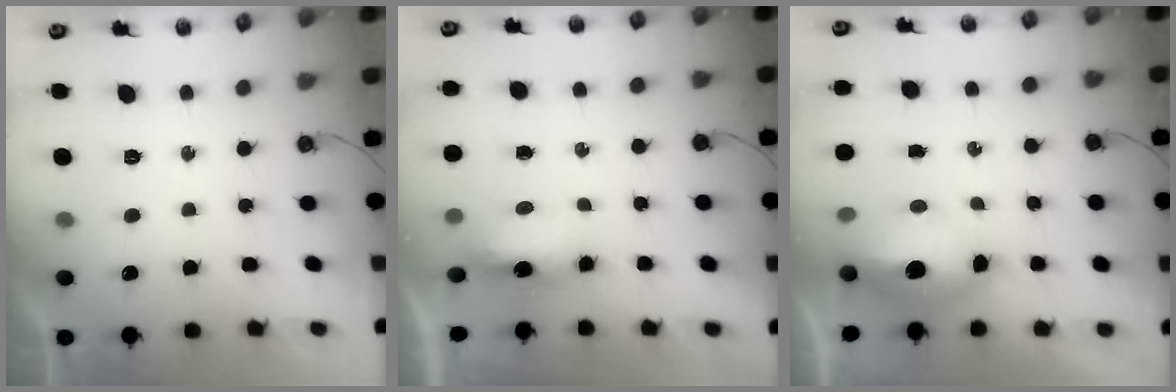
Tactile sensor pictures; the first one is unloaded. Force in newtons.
{"total": 5.8, "press": 5.6, "slide": 1.5}
{"total": 12.1, "press": 12.1, "slide": 1.2}